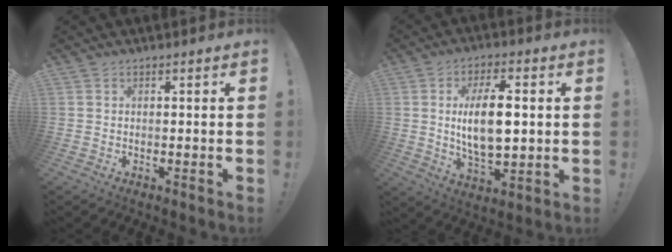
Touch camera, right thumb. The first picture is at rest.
{"total": 13.9, "force": [1.6, 6.1, 12.4], "torque": [-0.226, -0.007, 0.019]}